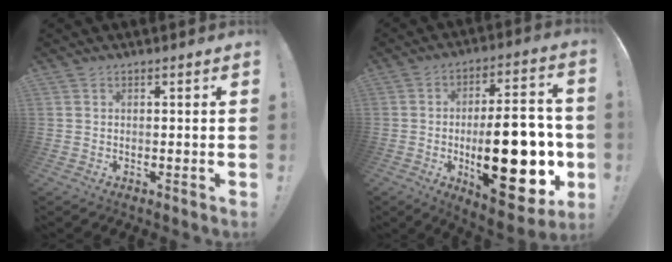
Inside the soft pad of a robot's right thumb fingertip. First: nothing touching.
{"total": 28.0, "force": [-5.0, 11.6, 25.0], "torque": [-0.384, 0.022, -0.065]}